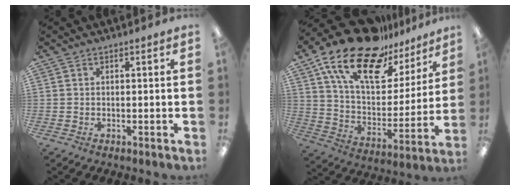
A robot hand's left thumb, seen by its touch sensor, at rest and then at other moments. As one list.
[{"total": 21.1, "force": [14.4, 9.5, 12.1], "torque": [-0.215, -0.091, 0.251]}]